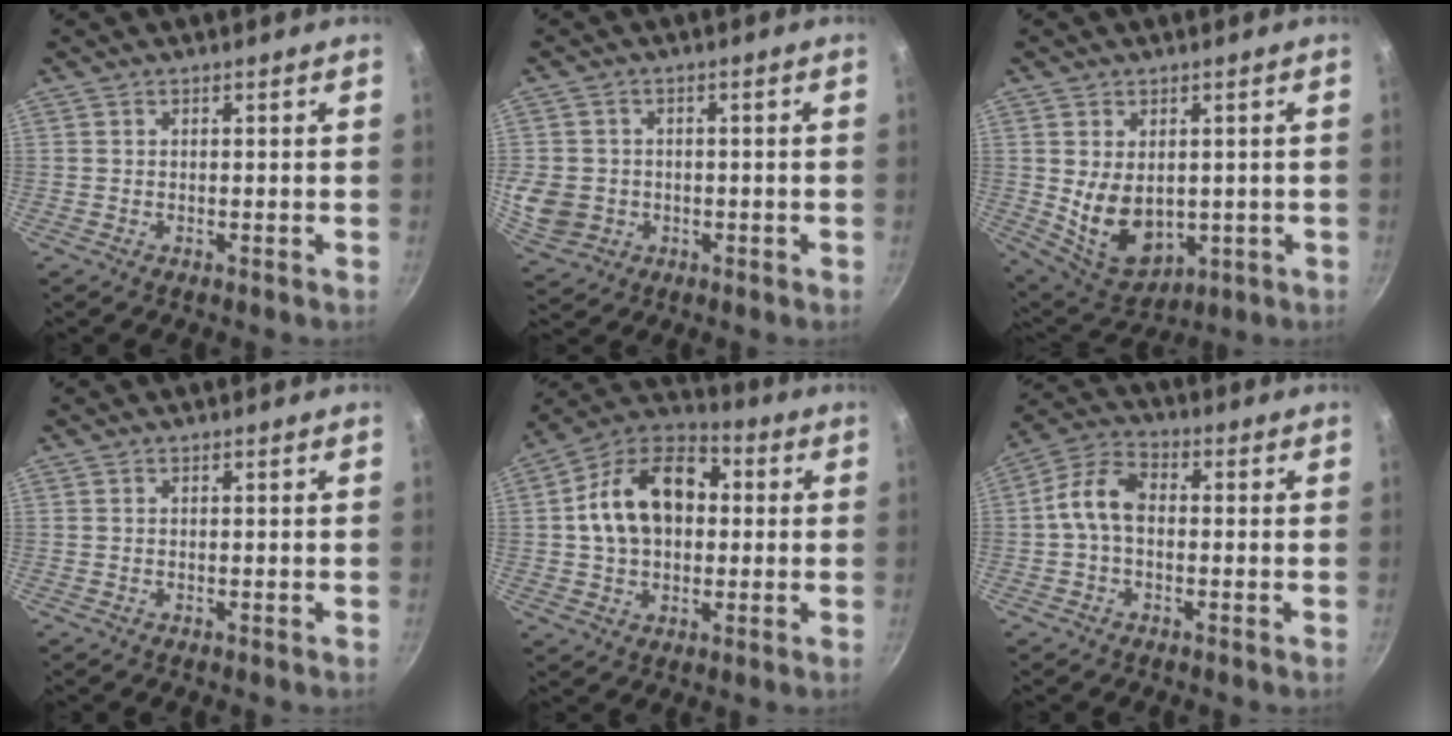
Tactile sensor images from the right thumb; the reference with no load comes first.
{"total": 8.2, "force": [-1.0, 7.3, 3.6], "torque": [-0.062, 0.005, -0.010]}
{"total": 11.0, "force": [0.2, 7.7, 8.0], "torque": [-0.115, -0.021, 0.036]}
{"total": 0.0}
{"total": 17.3, "force": [2.0, 12.1, 12.2], "torque": [-0.182, 0.034, 0.016]}
{"total": 8.2, "force": [-0.3, 5.3, 6.3], "torque": [-0.112, 0.031, -0.021]}